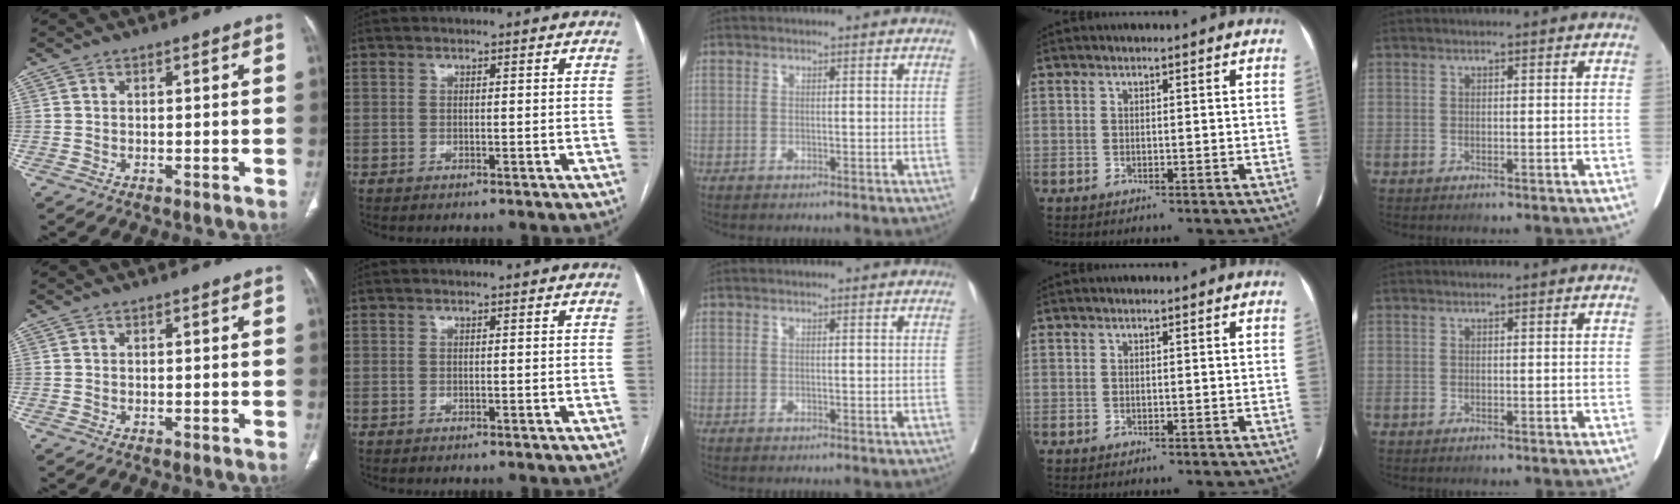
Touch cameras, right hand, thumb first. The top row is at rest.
{}